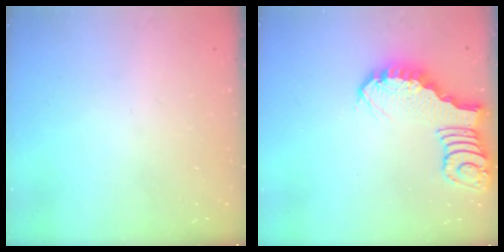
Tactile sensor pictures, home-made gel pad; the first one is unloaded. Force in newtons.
{"total": 3.0, "press": 2.9, "slide": 0.4}